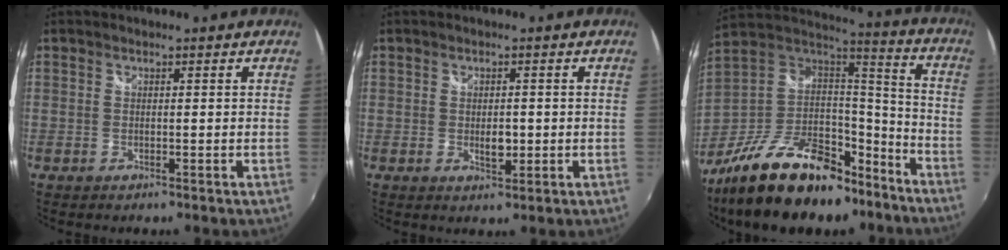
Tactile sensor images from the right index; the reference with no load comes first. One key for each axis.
{"total": 2.8, "fx": -0.4, "fy": 1.6, "fz": 2.3, "tx": -0.036, "ty": -0.004, "tz": -0.006}
{"total": 29.0, "fx": -19.3, "fy": 13.9, "fz": 16.7, "tx": -0.315, "ty": 0.011, "tz": -0.295}